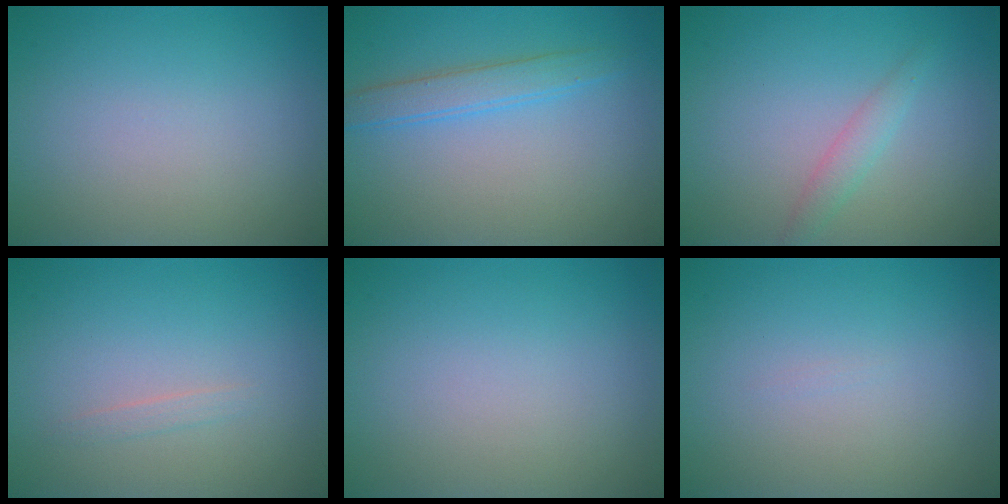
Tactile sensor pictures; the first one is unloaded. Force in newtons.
{"total": 2.5, "press": 2.5, "slide": 0.1}
{"total": 1.5, "press": 1.5, "slide": 0.1}
{"total": 0.6, "press": 0.6, "slide": 0.1}
{"total": 0.0}
{"total": 0.0}